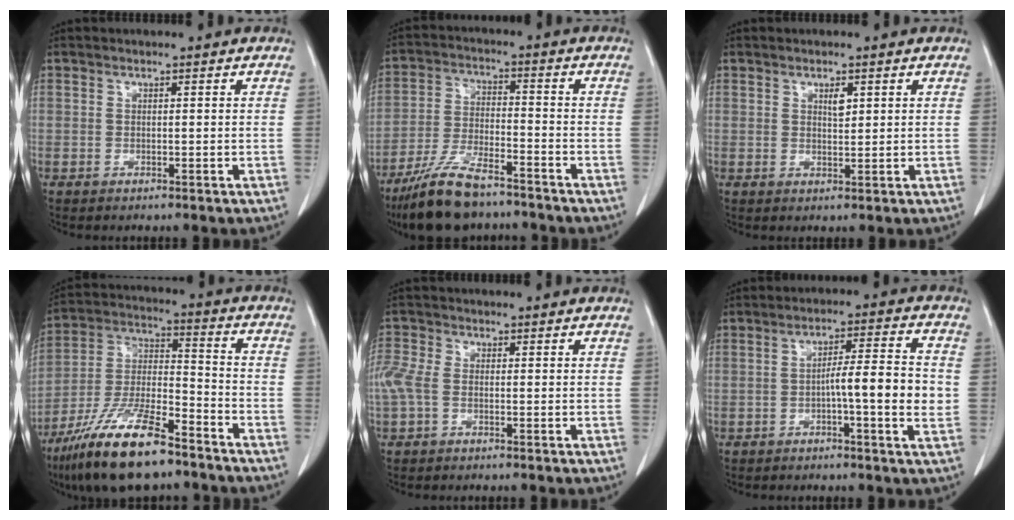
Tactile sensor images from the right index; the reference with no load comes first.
{"total": 11.7, "force": [-9.4, 2.6, 6.6], "torque": [-0.132, -0.022, -0.171]}
{"total": 1.8, "force": [0.8, 0.7, 1.4], "torque": [-0.024, -0.004, 0.015]}
{"total": 16.9, "force": [-12.0, 3.7, 11.4], "torque": [-0.240, -0.019, -0.220]}
{"total": 5.1, "force": [-0.7, 3.0, 4.0], "torque": [-0.128, 0.016, -0.014]}
{"total": 8.5, "force": [-1.1, 0.4, 8.4], "torque": [-0.125, 0.010, -0.021]}